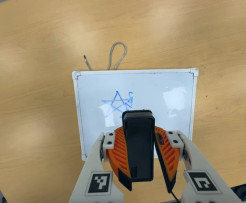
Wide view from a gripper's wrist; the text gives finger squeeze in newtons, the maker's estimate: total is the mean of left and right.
{"total": 10.6, "left": 9.6, "right": 11.7}